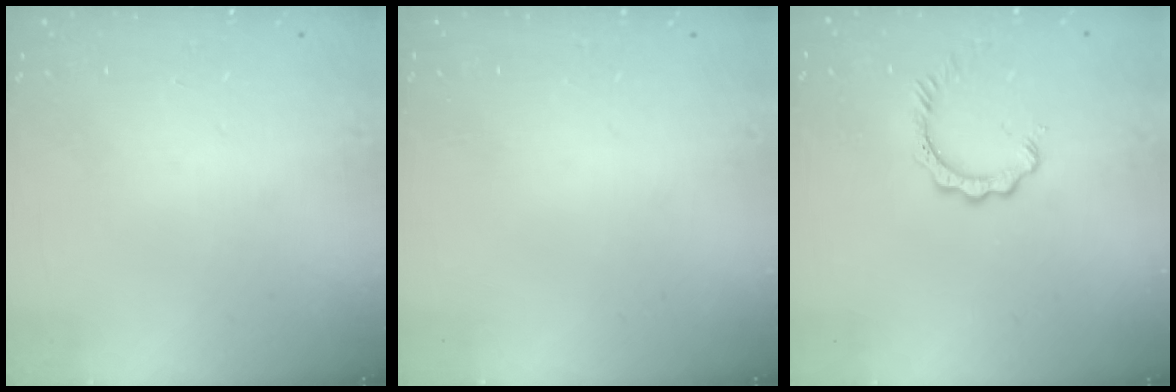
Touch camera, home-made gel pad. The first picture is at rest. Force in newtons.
{"total": 0.0}
{"total": 2.9, "press": 2.9, "slide": 0.5}